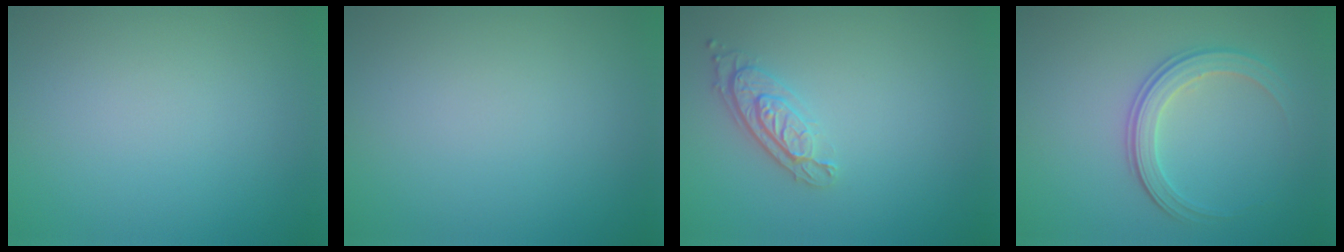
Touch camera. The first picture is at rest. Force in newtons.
{"total": 0.0}
{"total": 2.4, "press": 1.9, "slide": 1.4}
{"total": 2.9, "press": 2.7, "slide": 1.0}